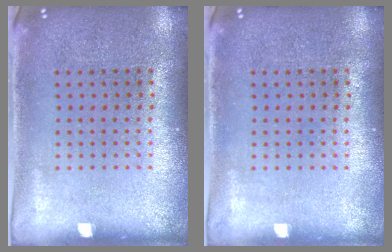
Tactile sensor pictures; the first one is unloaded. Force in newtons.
{"total": 0.0}